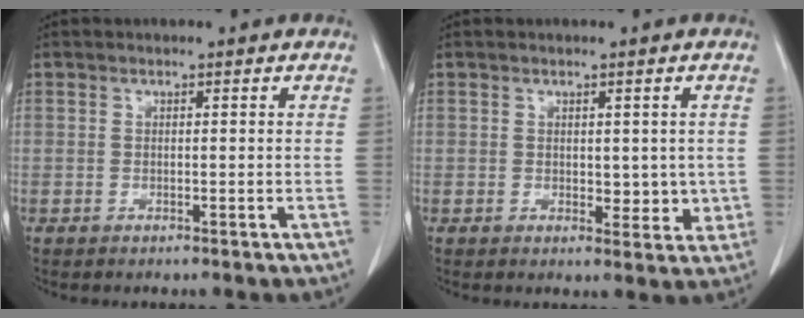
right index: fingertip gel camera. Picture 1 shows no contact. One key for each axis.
{"total": 3.9, "fx": 0.3, "fy": 2.3, "fz": 3.2, "tx": -0.030, "ty": -0.009, "tz": 0.009}